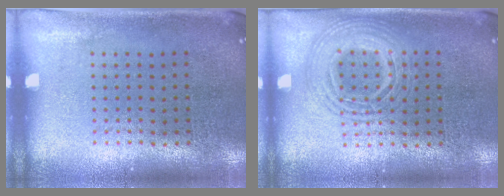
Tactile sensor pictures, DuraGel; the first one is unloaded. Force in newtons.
{"total": 2.9, "press": 2.9, "slide": 0.3}